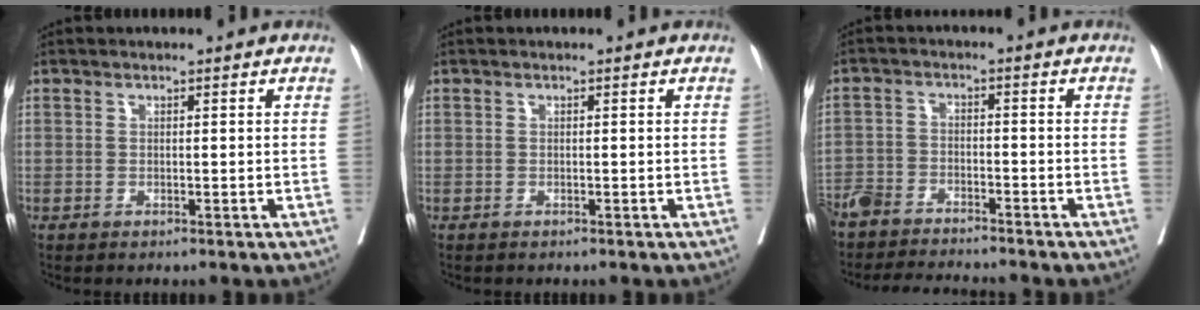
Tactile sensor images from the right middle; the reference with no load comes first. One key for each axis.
{"total": 0.0}
{"total": 9.8, "fx": -9.4, "fy": 1.2, "fz": 2.6, "tx": -0.037, "ty": 0.001, "tz": -0.153}